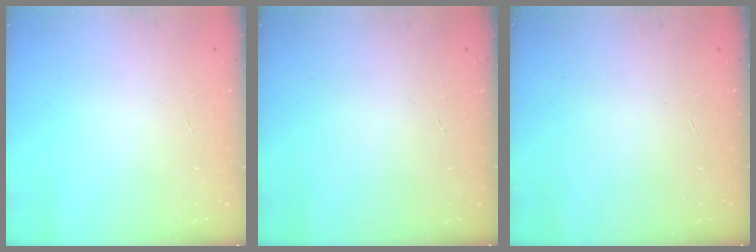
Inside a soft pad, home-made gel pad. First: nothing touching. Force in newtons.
{"total": 0.0}
{"total": 0.0}